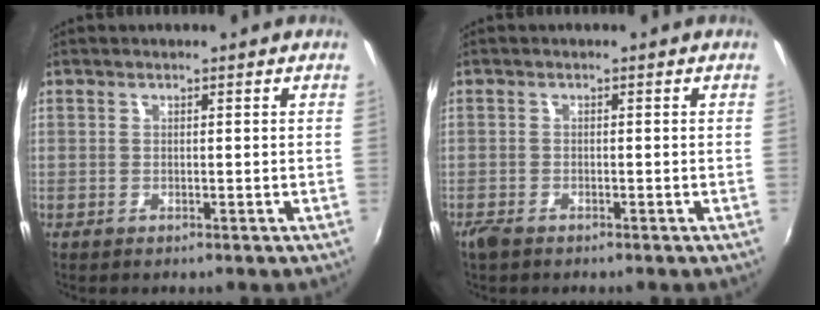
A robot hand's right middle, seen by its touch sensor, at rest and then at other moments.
{"total": 2.1, "force": [-1.7, 0.9, 0.9], "torque": [-0.024, -0.006, -0.033]}